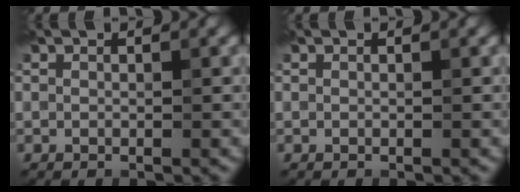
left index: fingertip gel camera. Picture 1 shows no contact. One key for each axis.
{"total": 0.0}